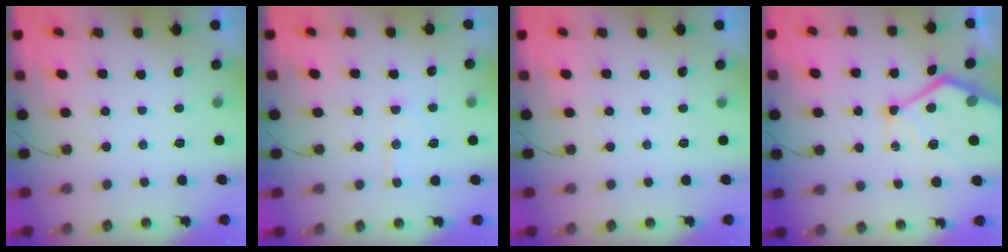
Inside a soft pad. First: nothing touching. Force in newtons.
{"total": 6.9, "press": 6.9, "slide": 0.5}
{"total": 0.0}
{"total": 17.0, "press": 16.9, "slide": 1.5}